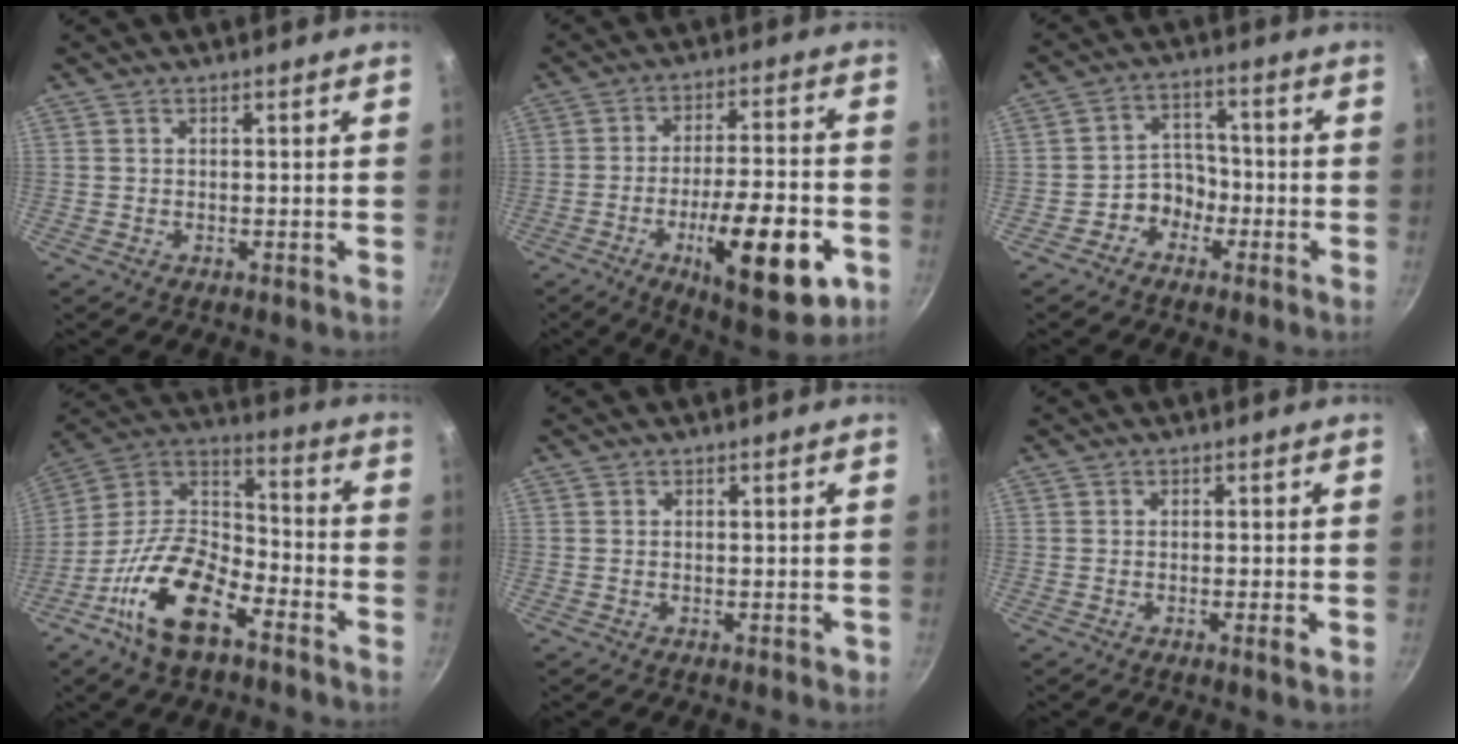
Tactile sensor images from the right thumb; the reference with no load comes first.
{"total": 20.4, "force": [-7.5, 6.6, 17.8], "torque": [-0.245, 0.027, -0.101]}
{"total": 5.6, "force": [-2.9, 4.5, 1.6], "torque": [0.016, 0.044, -0.052]}
{"total": 18.9, "force": [-9.9, 9.2, 13.2], "torque": [-0.230, 0.069, -0.207]}
{"total": 0.9, "force": [-0.3, 0.5, 0.7], "torque": [-0.007, 0.005, -0.003]}
{"total": 1.9, "force": [-0.7, 0.2, 1.7], "torque": [-0.034, 0.002, -0.012]}